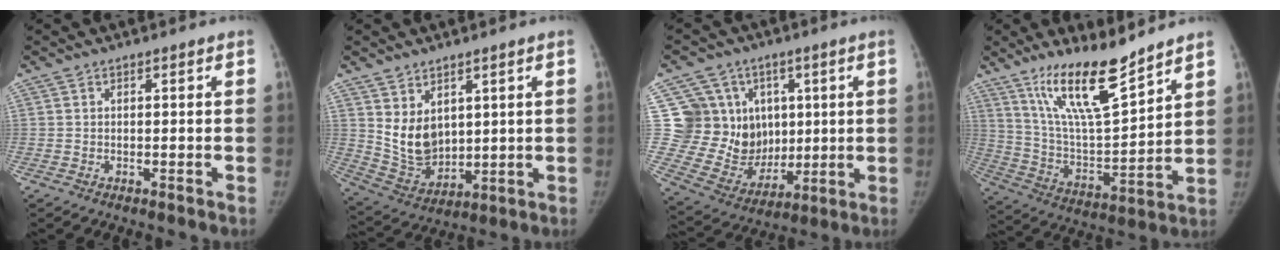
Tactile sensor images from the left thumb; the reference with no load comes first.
{"total": 9.4, "force": [3.2, 6.6, 5.8], "torque": [-0.077, -0.031, 0.089]}
{"total": 15.9, "force": [3.7, 13.9, 6.9], "torque": [-0.073, -0.005, 0.094]}
{"total": 16.9, "force": [12.3, 3.6, 11.0], "torque": [-0.173, -0.077, 0.233]}